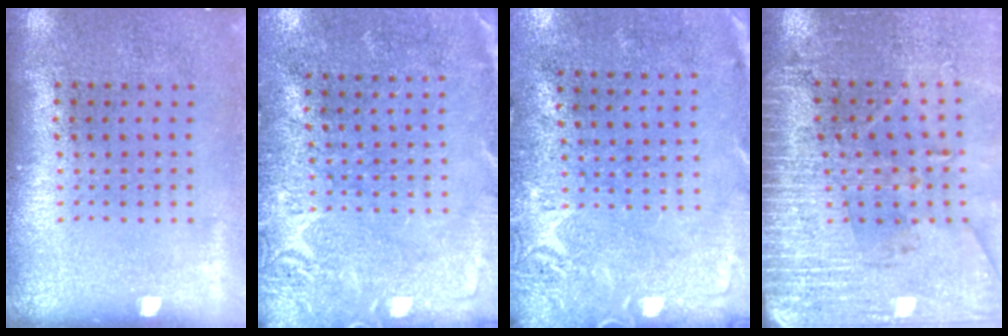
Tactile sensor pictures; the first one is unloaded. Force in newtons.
{"total": 2.7, "press": 2.7, "slide": 0.7}
{"total": 2.6, "press": 2.1, "slide": 1.6}
{"total": 3.0, "press": 3.0, "slide": 0.2}